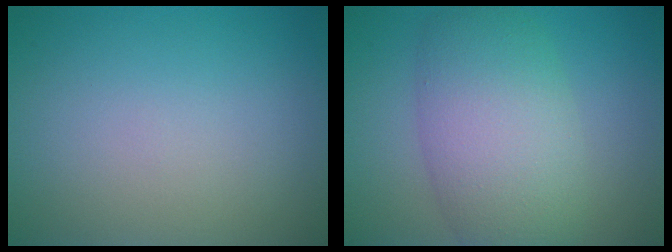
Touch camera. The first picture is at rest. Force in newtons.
{"total": 7.6, "press": 7.6, "slide": 0.4}